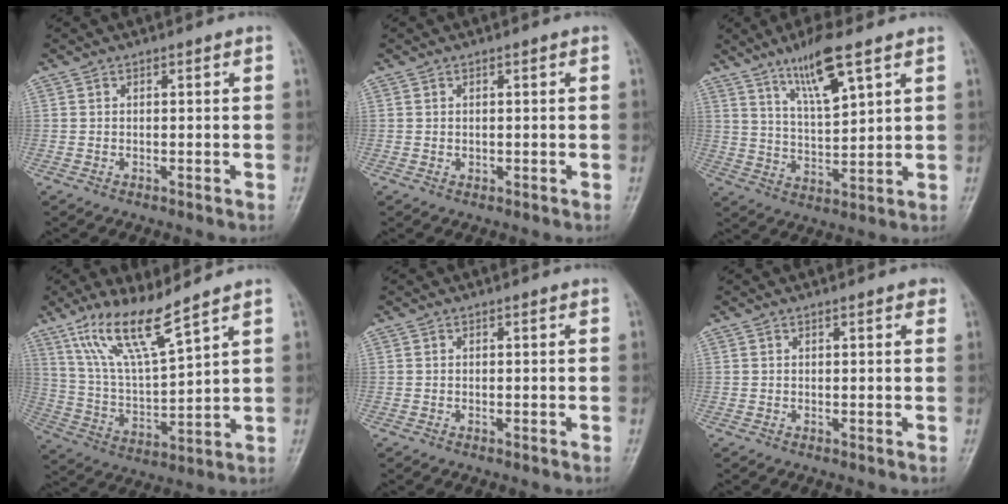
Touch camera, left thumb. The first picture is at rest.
{"total": 0.8, "force": [0.1, 0.6, 0.5], "torque": [-0.005, 0.000, 0.004]}
{"total": 10.1, "force": [6.2, 2.0, 7.7], "torque": [-0.138, -0.034, 0.119]}
{"total": 12.6, "force": [9.0, 1.9, 8.7], "torque": [-0.163, -0.049, 0.187]}
{"total": 0.0}
{"total": 1.6, "force": [1.0, 0.5, 1.2], "torque": [-0.013, 0.000, 0.009]}